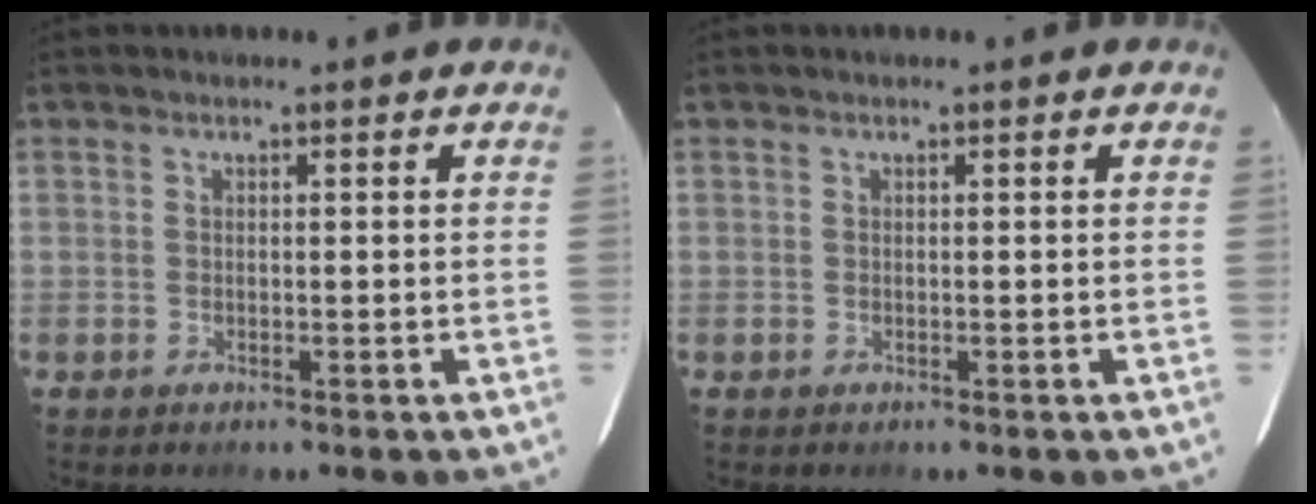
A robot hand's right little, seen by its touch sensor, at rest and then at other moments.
{"total": 0.0}